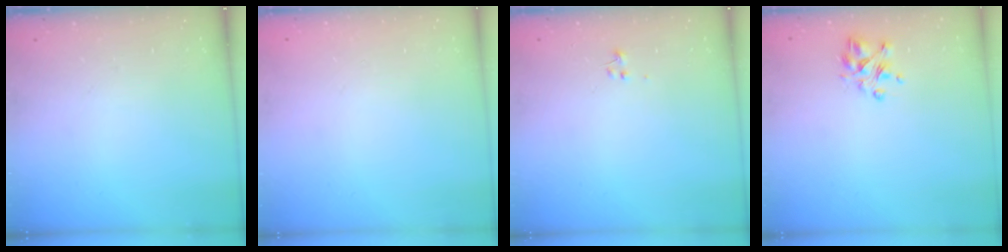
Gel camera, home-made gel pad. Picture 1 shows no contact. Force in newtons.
{"total": 1.8, "press": 1.8, "slide": 0.2}
{"total": 0.0}
{"total": 4.7, "press": 4.3, "slide": 1.9}